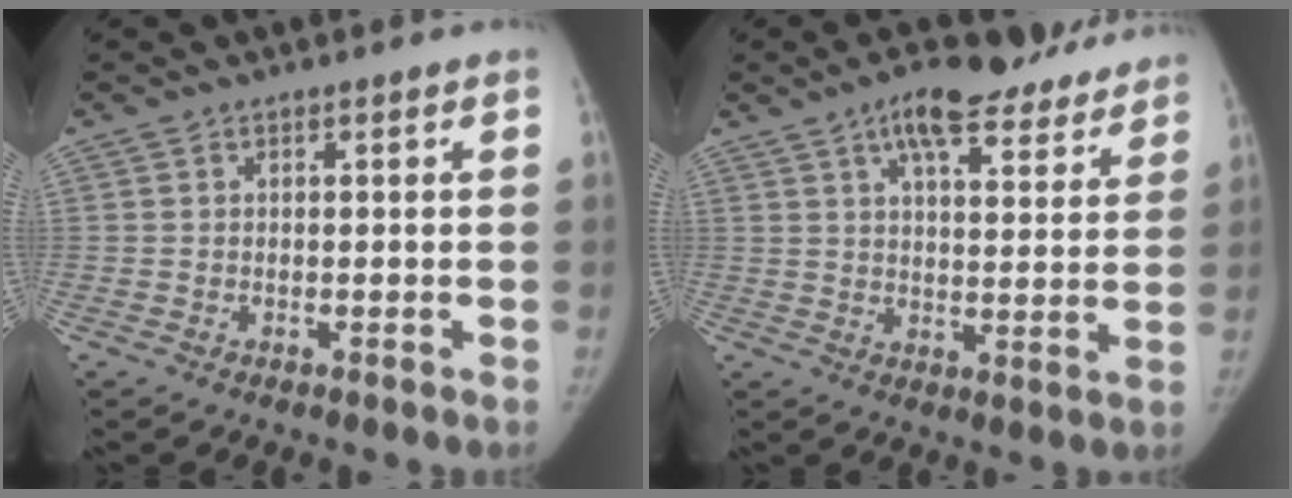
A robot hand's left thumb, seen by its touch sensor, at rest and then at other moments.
{"total": 14.8, "force": [10.7, 5.3, 8.8], "torque": [-0.091, -0.032, 0.153]}